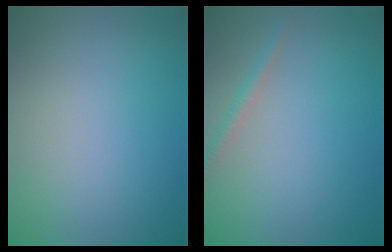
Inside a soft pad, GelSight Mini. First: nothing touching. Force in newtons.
{"total": 1.1, "press": 1.1, "slide": 0.0}